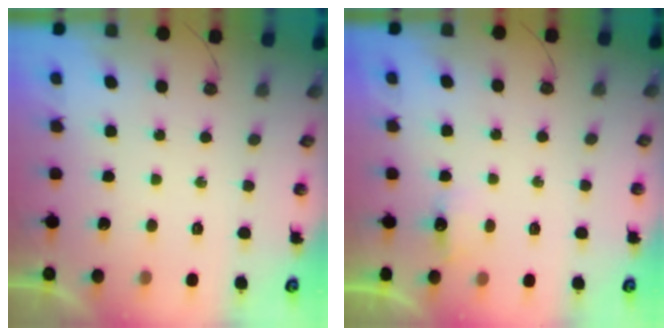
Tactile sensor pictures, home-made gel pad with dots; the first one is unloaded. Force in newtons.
{"total": 2.7, "press": 2.6, "slide": 0.4}